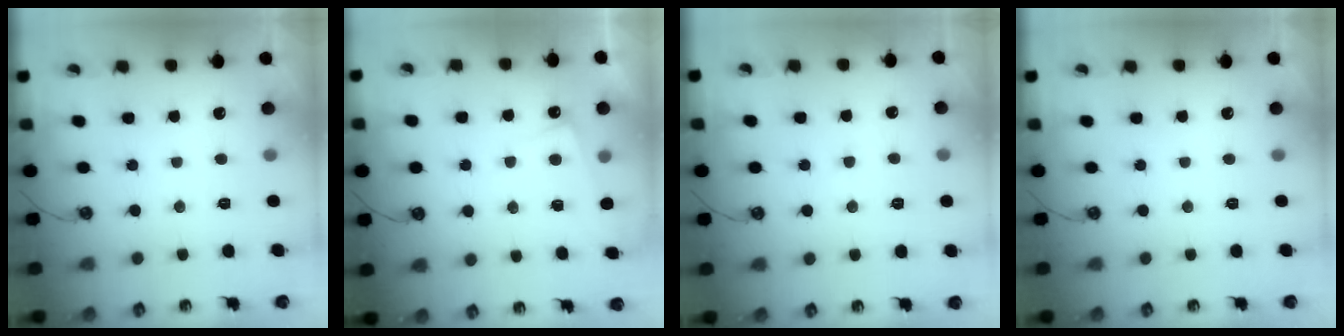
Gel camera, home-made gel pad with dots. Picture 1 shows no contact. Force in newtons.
{"total": 4.9, "press": 4.9, "slide": 0.2}
{"total": 1.7, "press": 1.6, "slide": 0.1}
{"total": 0.0}